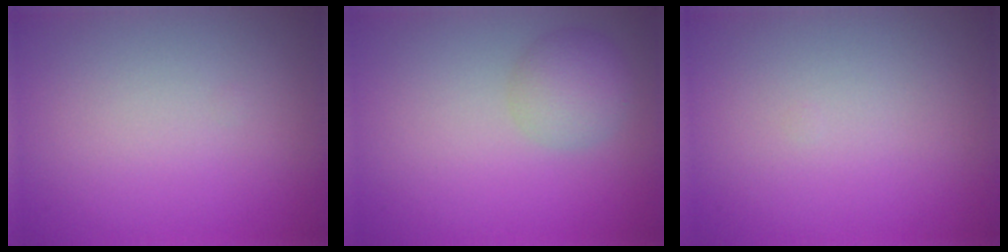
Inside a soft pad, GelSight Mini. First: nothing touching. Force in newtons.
{"total": 2.8, "press": 2.8, "slide": 0.1}
{"total": 0.0}